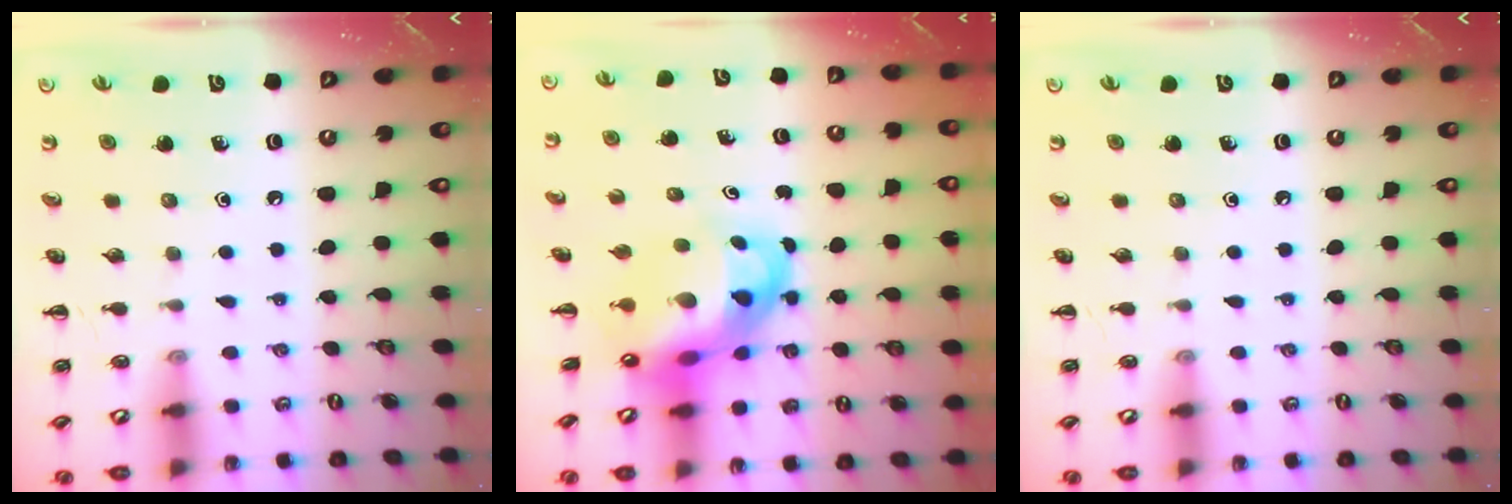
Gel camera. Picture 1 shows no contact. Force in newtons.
{"total": 7.8, "press": 7.5, "slide": 2.1}
{"total": 0.0}